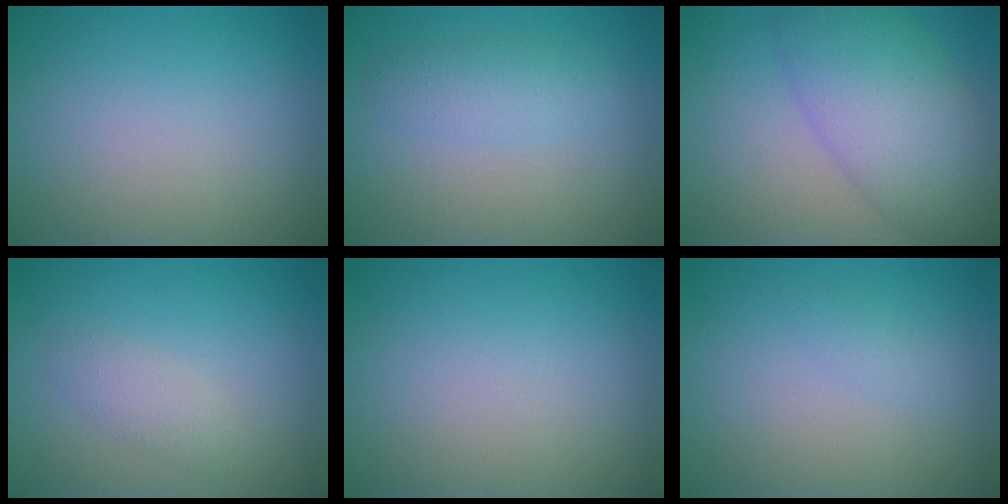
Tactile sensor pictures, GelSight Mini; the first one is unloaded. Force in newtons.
{"total": 2.3, "press": 2.3, "slide": 0.0}
{"total": 7.3, "press": 7.3, "slide": 0.1}
{"total": 1.5, "press": 1.5, "slide": 0.0}
{"total": 0.0}
{"total": 0.8, "press": 0.8, "slide": 0.0}